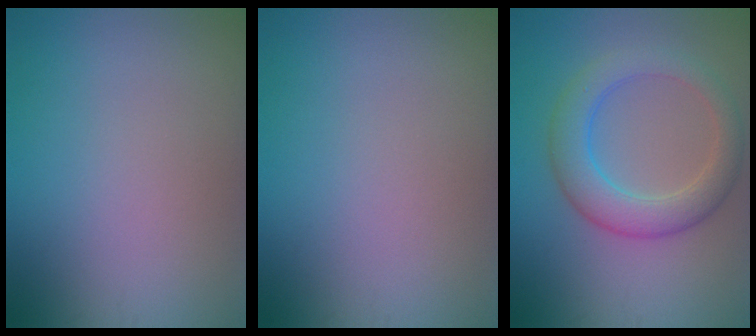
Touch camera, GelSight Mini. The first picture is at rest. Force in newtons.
{"total": 0.0}
{"total": 5.0, "press": 5.0, "slide": 0.1}